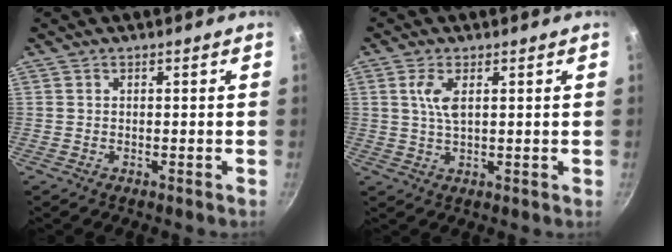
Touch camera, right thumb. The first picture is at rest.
{"total": 4.2, "force": [1.3, 1.6, 3.7], "torque": [-0.076, -0.002, 0.028]}